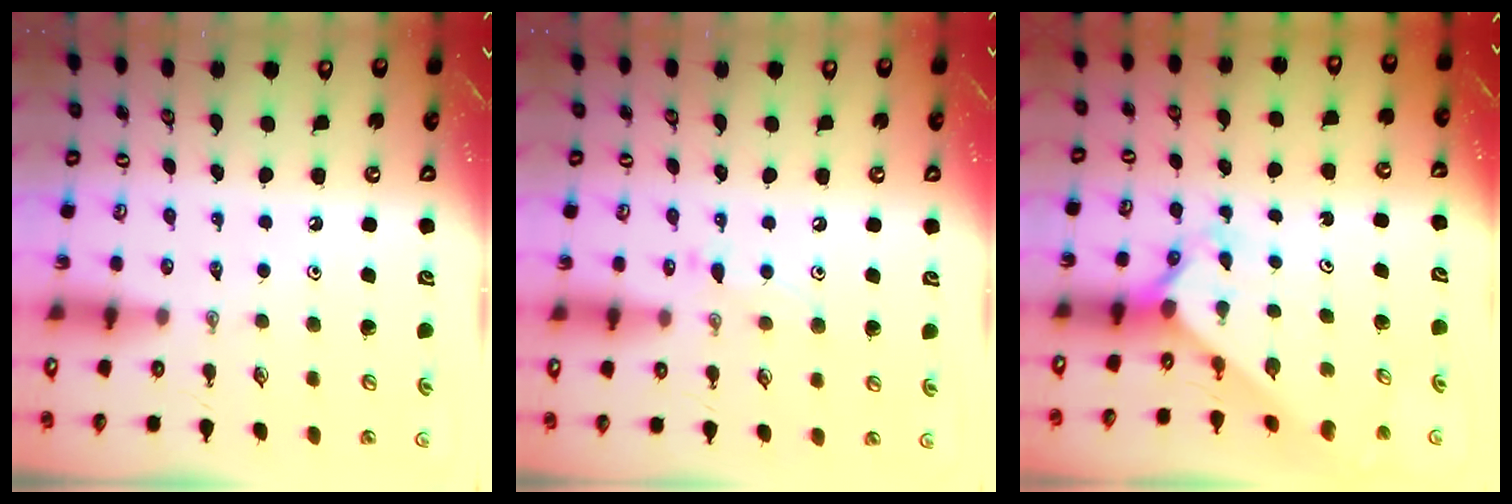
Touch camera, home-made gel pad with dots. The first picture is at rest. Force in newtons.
{"total": 7.3, "press": 7.3, "slide": 0.6}
{"total": 2.5, "press": 2.5, "slide": 0.3}